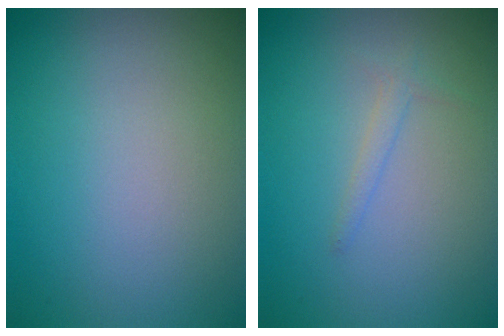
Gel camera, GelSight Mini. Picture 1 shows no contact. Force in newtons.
{"total": 1.0, "press": 1.0, "slide": 0.0}